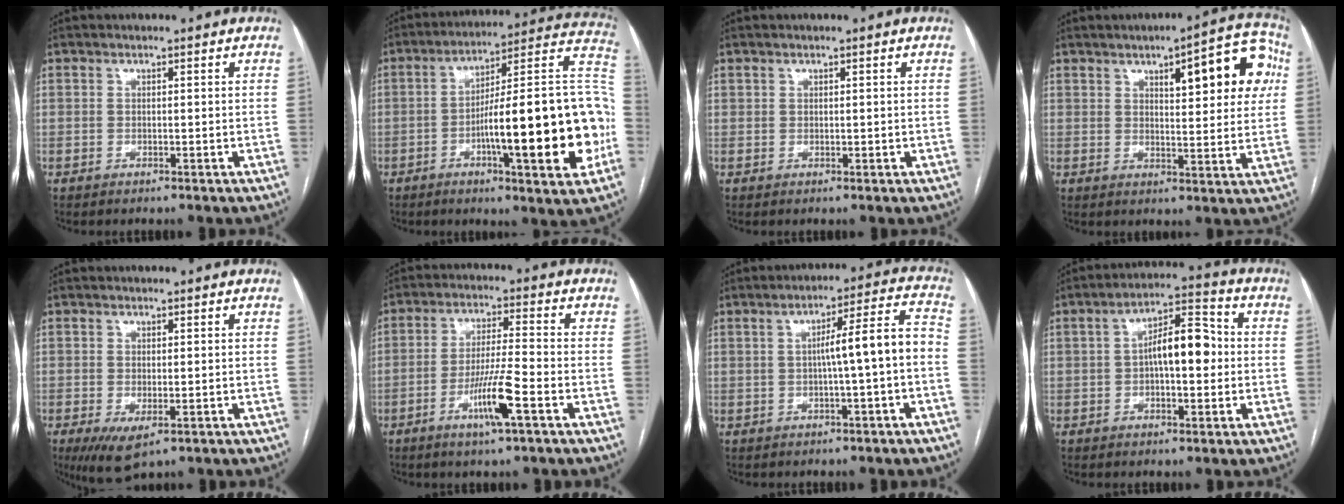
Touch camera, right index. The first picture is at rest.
{"total": 24.5, "force": [-5.3, 2.8, 23.8], "torque": [-0.283, 0.018, -0.077]}
{"total": 0.6, "force": [0.3, 0.5, 0.1], "torque": [0.007, 0.000, 0.005]}
{"total": 13.0, "force": [4.9, 3.6, 11.5], "torque": [-0.135, 0.023, 0.059]}
{"total": 5.4, "force": [-2.6, 2.2, 4.2], "torque": [-0.067, -0.016, -0.034]}
{"total": 8.2, "force": [-3.7, -0.2, 7.3], "torque": [-0.140, -0.008, -0.068]}
{"total": 8.2, "force": [-0.9, -0.2, 8.1], "torque": [-0.116, 0.024, -0.012]}
{"total": 9.1, "force": [0.2, 3.3, 8.5], "torque": [-0.141, 0.030, 0.000]}